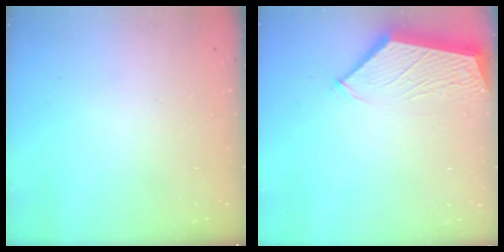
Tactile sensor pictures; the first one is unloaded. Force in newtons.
{"total": 3.7, "press": 3.6, "slide": 0.6}